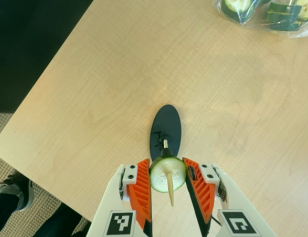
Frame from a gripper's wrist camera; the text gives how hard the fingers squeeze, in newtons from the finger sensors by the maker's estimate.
{"total": 10.8, "left": 10.9, "right": 10.6}